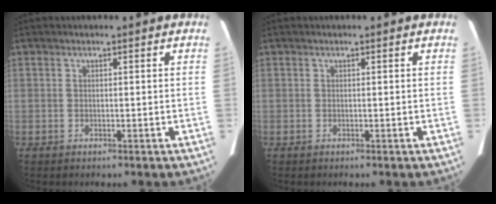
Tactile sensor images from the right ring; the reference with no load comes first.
{"total": 0.0}